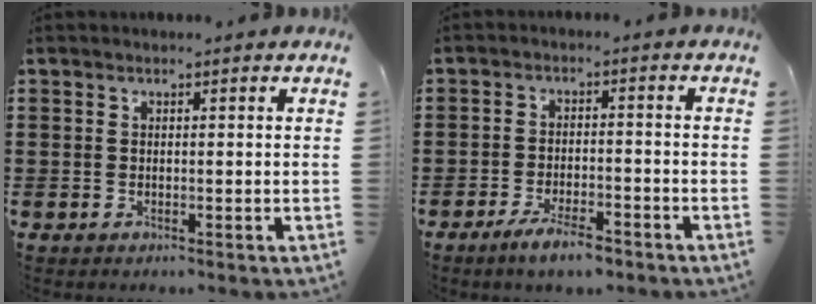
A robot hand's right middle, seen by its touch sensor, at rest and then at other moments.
{"total": 4.6, "force": [-3.5, 0.9, 2.9], "torque": [-0.061, -0.002, -0.066]}